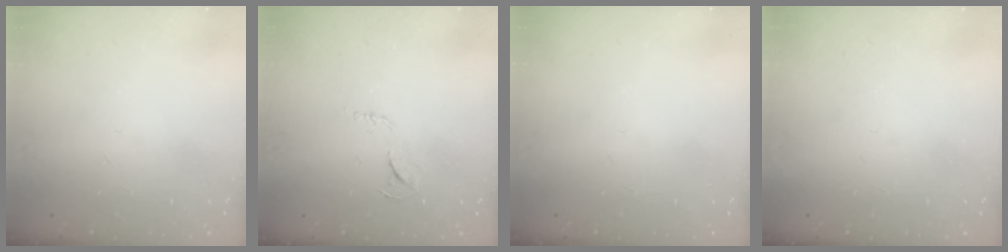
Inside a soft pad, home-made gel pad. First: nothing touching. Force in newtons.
{"total": 6.1, "press": 6.1, "slide": 0.3}
{"total": 0.0}
{"total": 1.5, "press": 1.5, "slide": 0.1}